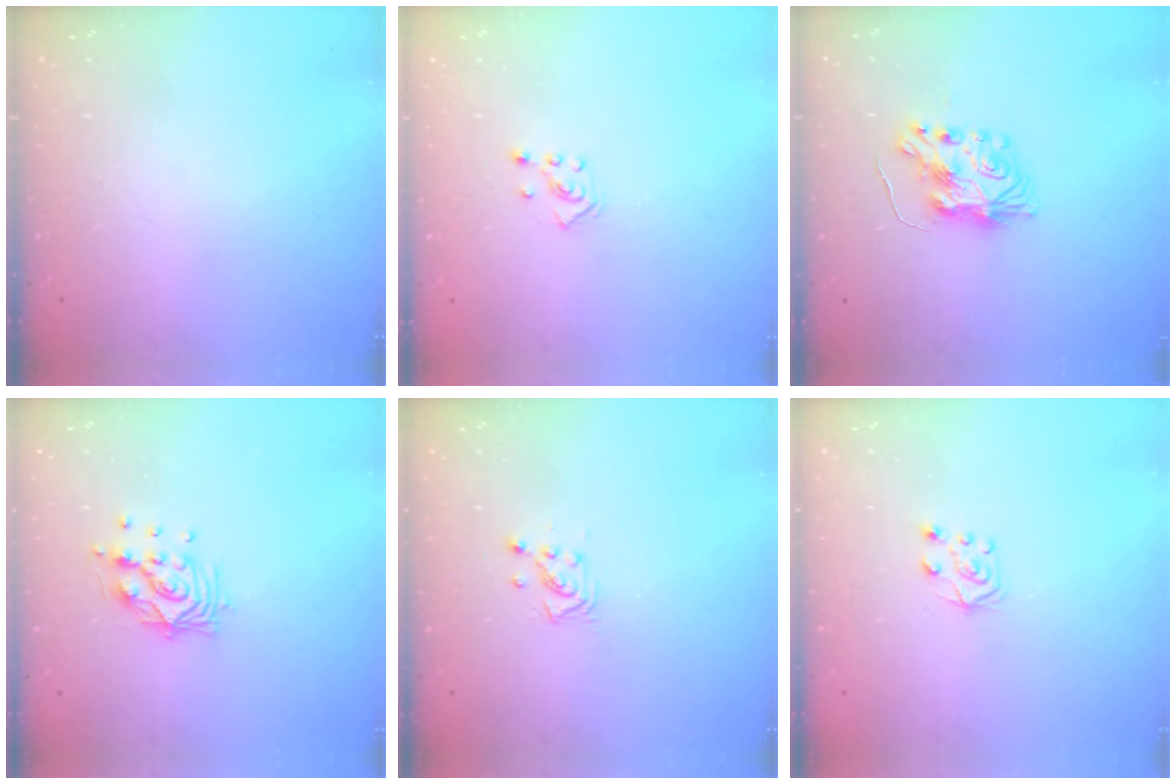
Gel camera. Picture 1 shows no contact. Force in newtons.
{"total": 2.8, "press": 2.7, "slide": 0.7}
{"total": 8.8, "press": 8.8, "slide": 0.6}
{"total": 10.6, "press": 10.5, "slide": 0.8}
{"total": 2.9, "press": 2.9, "slide": 0.3}
{"total": 6.1, "press": 6.1, "slide": 0.5}